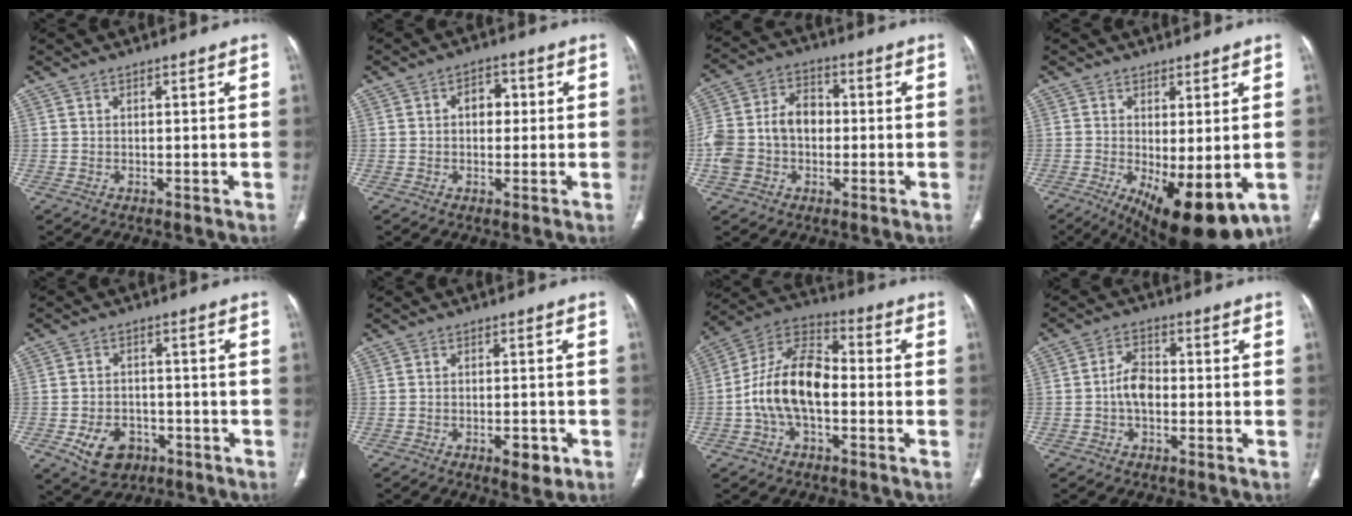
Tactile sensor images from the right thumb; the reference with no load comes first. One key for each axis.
{"total": 4.5, "fx": 0.5, "fy": 3.2, "fz": 3.1, "tx": -0.028, "ty": 0.012, "tz": 0.003}
{"total": 12.7, "fx": -1.2, "fy": 9.5, "fz": 8.4, "tx": -0.155, "ty": 0.040, "tz": -0.026}
{"total": 13.7, "fx": -4.4, "fy": 5.3, "fz": 11.9, "tx": -0.175, "ty": -0.023, "tz": -0.049}
{"total": 8.4, "fx": -3.8, "fy": 6.1, "fz": 4.3, "tx": -0.057, "ty": 0.025, "tz": -0.051}
{"total": 4.3, "fx": -2.1, "fy": 1.9, "fz": 3.3, "tx": -0.039, "ty": 0.005, "tz": -0.025}
{"total": 14.4, "fx": -2.4, "fy": 7.9, "fz": 11.8, "tx": -0.217, "ty": 0.043, "tz": -0.051}
{"total": 5.0, "fx": -1.0, "fy": 3.2, "fz": 3.8, "tx": -0.061, "ty": 0.019, "tz": -0.025}